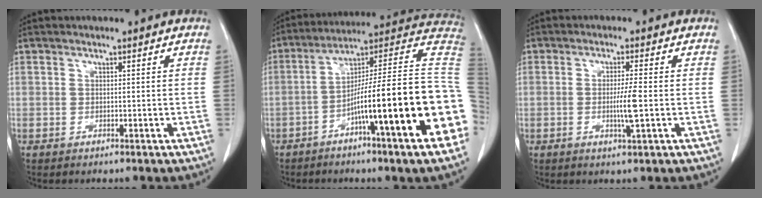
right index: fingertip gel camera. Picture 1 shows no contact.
{"total": 23.9, "force": [-6.1, -0.2, 23.1], "torque": [-0.243, 0.018, -0.104]}
{"total": 4.1, "force": [-0.6, -0.3, 4.0], "torque": [-0.075, -0.008, -0.011]}